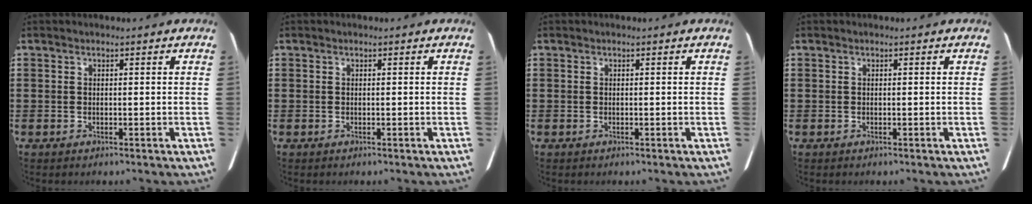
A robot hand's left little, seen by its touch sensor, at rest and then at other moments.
{"total": 0.0}
{"total": 0.0}
{"total": 0.0}